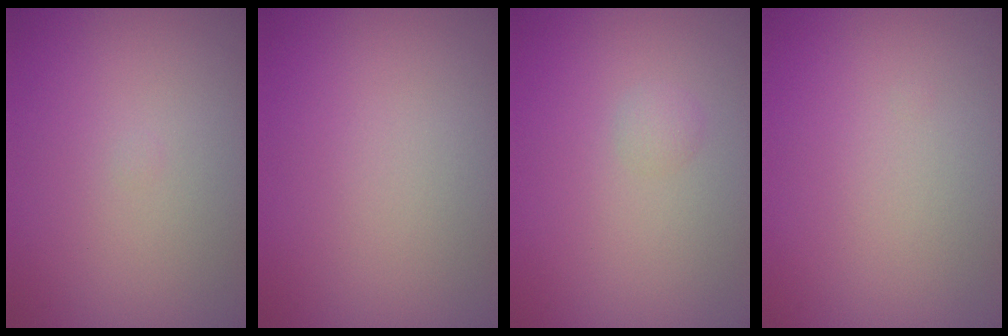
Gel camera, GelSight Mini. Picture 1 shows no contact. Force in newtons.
{"total": 0.0}
{"total": 0.7, "press": 0.7, "slide": 0.0}
{"total": 0.0}